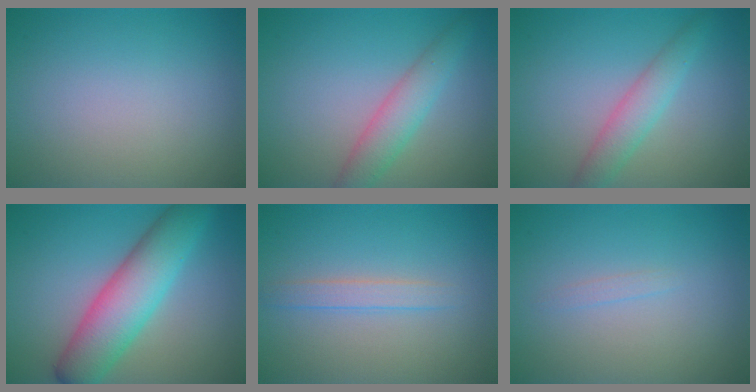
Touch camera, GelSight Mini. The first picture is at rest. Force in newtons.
{"total": 3.4, "press": 3.4, "slide": 0.1}
{"total": 2.9, "press": 2.9, "slide": 0.1}
{"total": 7.3, "press": 7.3, "slide": 0.3}
{"total": 1.7, "press": 1.7, "slide": 0.0}
{"total": 0.6, "press": 0.6, "slide": 0.1}